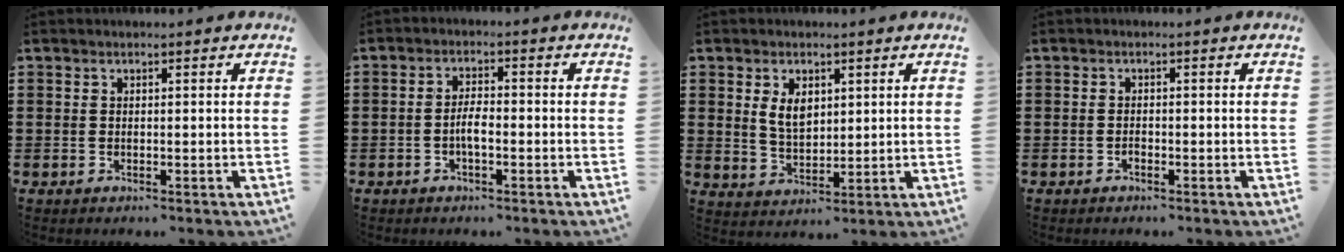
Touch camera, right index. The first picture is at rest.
{"total": 3.0, "force": [-1.0, 0.9, 2.7], "torque": [-0.056, 0.003, -0.022]}
{"total": 4.6, "force": [1.6, 2.9, 3.3], "torque": [-0.065, 0.006, 0.027]}
{"total": 0.8, "force": [-0.6, 0.4, 0.4], "torque": [-0.010, -0.002, -0.011]}